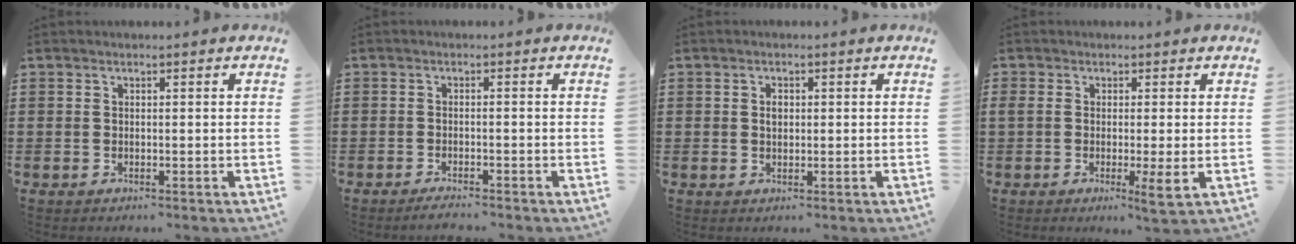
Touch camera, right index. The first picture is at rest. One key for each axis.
{"total": 1.5, "fx": -1.4, "fy": -0.1, "fz": 0.5, "tx": -0.009, "ty": -0.001, "tz": -0.026}
{"total": 1.6, "fx": 0.2, "fy": 0.9, "fz": 1.2, "tx": -0.027, "ty": 0.007, "tz": 0.003}
{"total": 4.0, "fx": -0.5, "fy": 1.0, "fz": 3.9, "tx": -0.075, "ty": -0.006, "tz": -0.010}